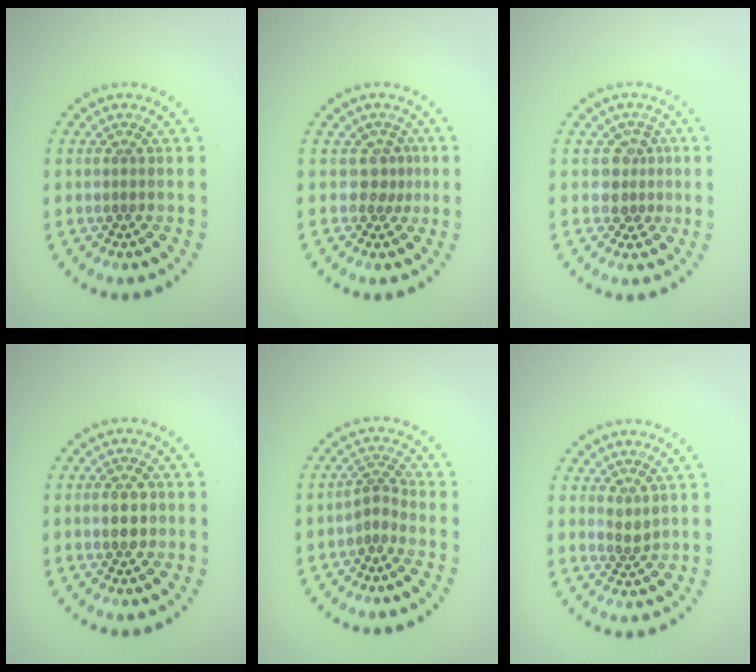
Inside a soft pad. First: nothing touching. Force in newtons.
{"total": 1.9, "press": 1.3, "slide": 1.3}
{"total": 2.1, "press": 1.8, "slide": 1.1}
{"total": 2.1, "press": 2.0, "slide": 0.2}
{"total": 1.9, "press": 1.2, "slide": 1.4}
{"total": 1.3, "press": 1.1, "slide": 0.7}